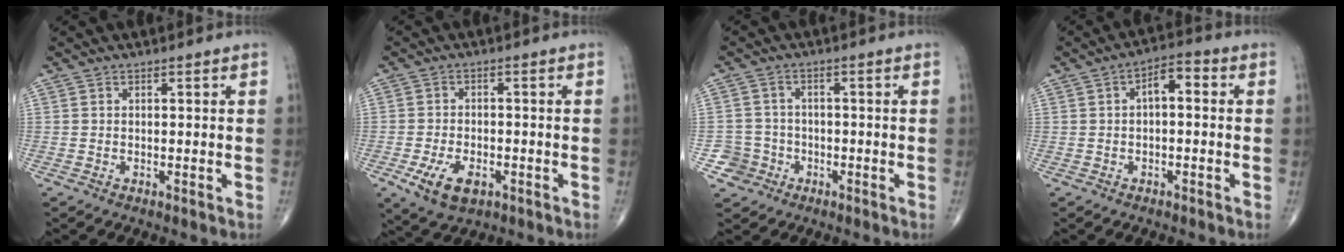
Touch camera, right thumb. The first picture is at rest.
{"total": 7.2, "force": [-3.0, 4.0, 5.2], "torque": [-0.099, 0.001, -0.046]}
{"total": 4.6, "force": [-2.0, 4.1, -0.4], "torque": [0.036, 0.016, -0.039]}
{"total": 5.0, "force": [0.5, 2.5, 4.2], "torque": [-0.054, 0.021, -0.003]}